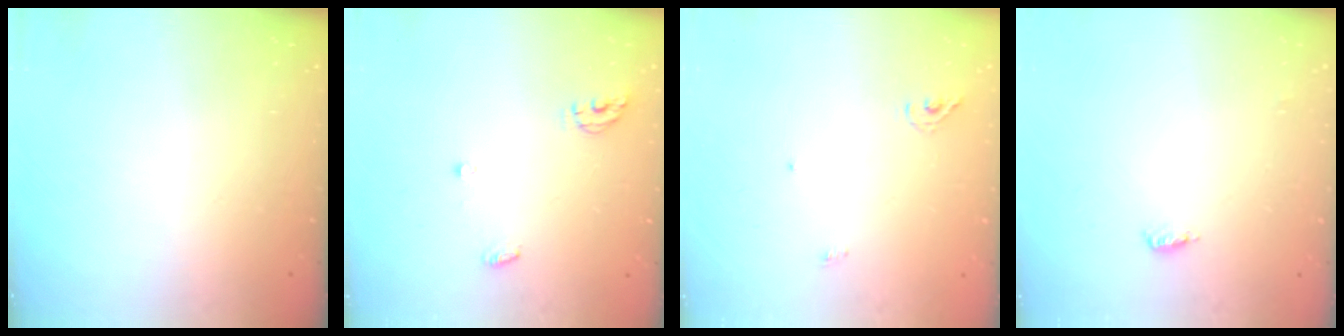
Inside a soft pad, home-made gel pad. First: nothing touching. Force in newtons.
{"total": 4.9, "press": 4.8, "slide": 0.4}
{"total": 4.3, "press": 4.3, "slide": 0.1}
{"total": 4.0, "press": 3.9, "slide": 1.1}